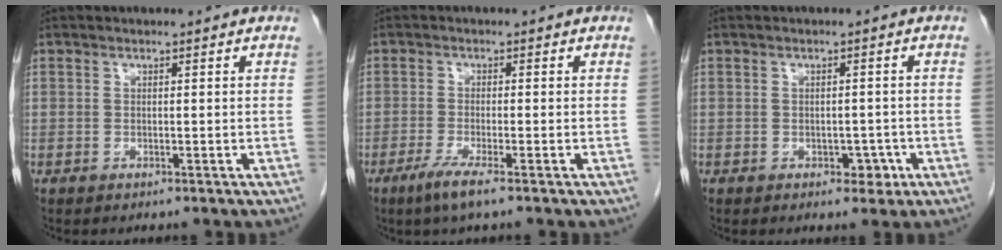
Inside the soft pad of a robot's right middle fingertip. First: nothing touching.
{"total": 3.6, "force": [-2.3, -0.1, 2.8], "torque": [-0.060, -0.011, -0.047]}
{"total": 2.4, "force": [-1.0, 1.6, 1.5], "torque": [-0.015, 0.004, -0.007]}